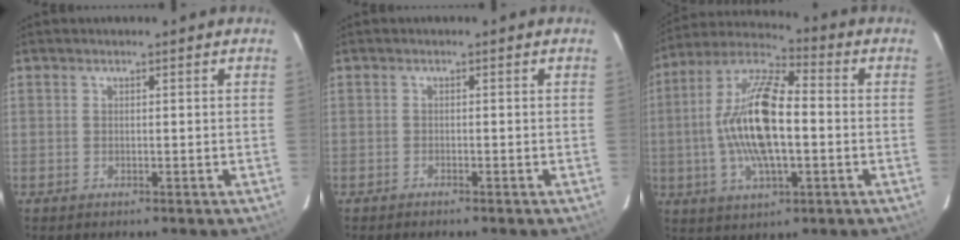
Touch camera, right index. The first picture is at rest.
{"total": 0.8, "force": [-0.7, 0.1, 0.2], "torque": [-0.007, -0.001, -0.014]}
{"total": 16.8, "force": [-1.4, 6.0, 15.6], "torque": [-0.308, 0.007, -0.034]}